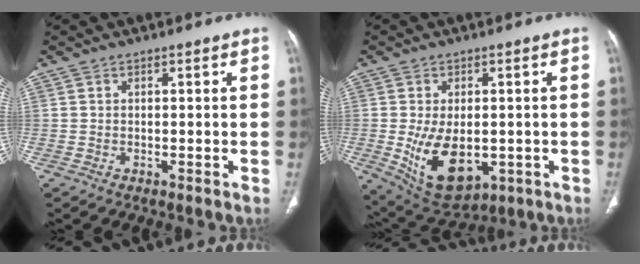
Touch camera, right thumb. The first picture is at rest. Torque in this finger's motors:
{"motor_torque": [0.08, 1.04, 0.46, 0.37, 0.31]}